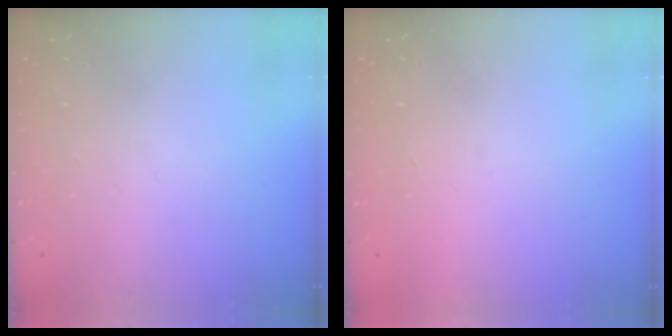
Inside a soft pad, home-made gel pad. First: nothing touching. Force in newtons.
{"total": 1.7, "press": 1.7, "slide": 0.1}